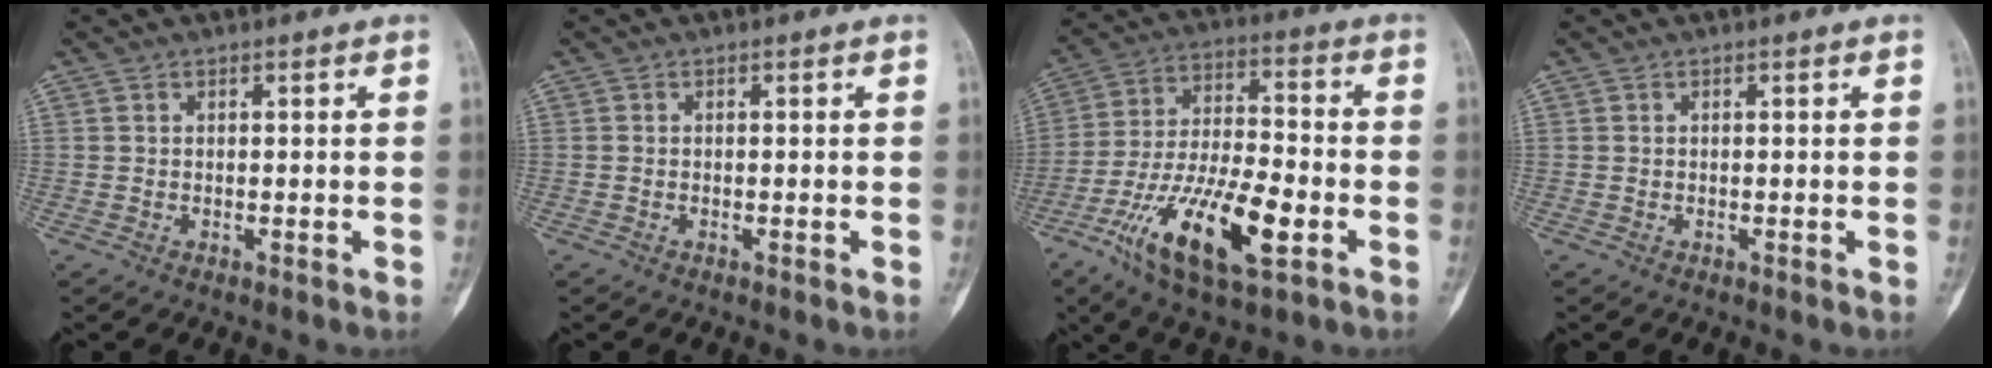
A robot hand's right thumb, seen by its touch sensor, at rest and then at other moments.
{"total": 0.0}
{"total": 19.1, "force": [-7.7, 7.0, 16.0], "torque": [-0.301, 0.022, -0.132]}
{"total": 0.0}